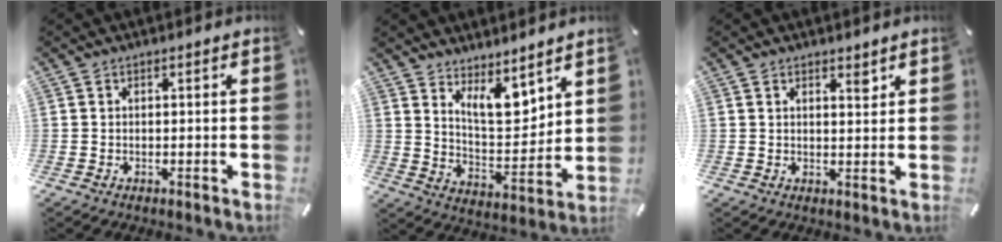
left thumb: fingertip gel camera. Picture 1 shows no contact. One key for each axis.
{"total": 10.6, "fx": 7.6, "fy": 4.8, "fz": 5.6, "tx": -0.088, "ty": -0.053, "tz": 0.138}
{"total": 2.7, "fx": 1.9, "fy": 1.0, "fz": 1.6, "tx": -0.017, "ty": -0.008, "tz": 0.031}